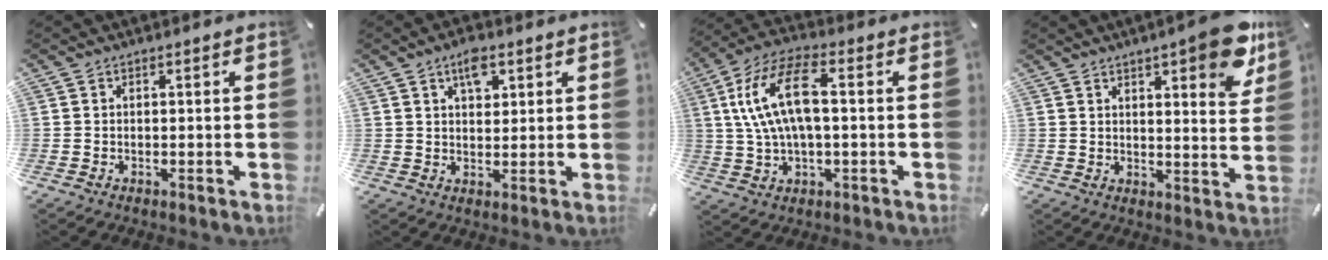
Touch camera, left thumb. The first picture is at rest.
{"total": 5.6, "force": [2.8, 3.1, 3.7], "torque": [-0.048, -0.006, 0.044]}
{"total": 14.4, "force": [2.0, 6.7, 12.6], "torque": [-0.263, 0.004, 0.032]}
{"total": 10.8, "force": [6.8, 3.0, 7.8], "torque": [-0.088, -0.043, 0.108]}